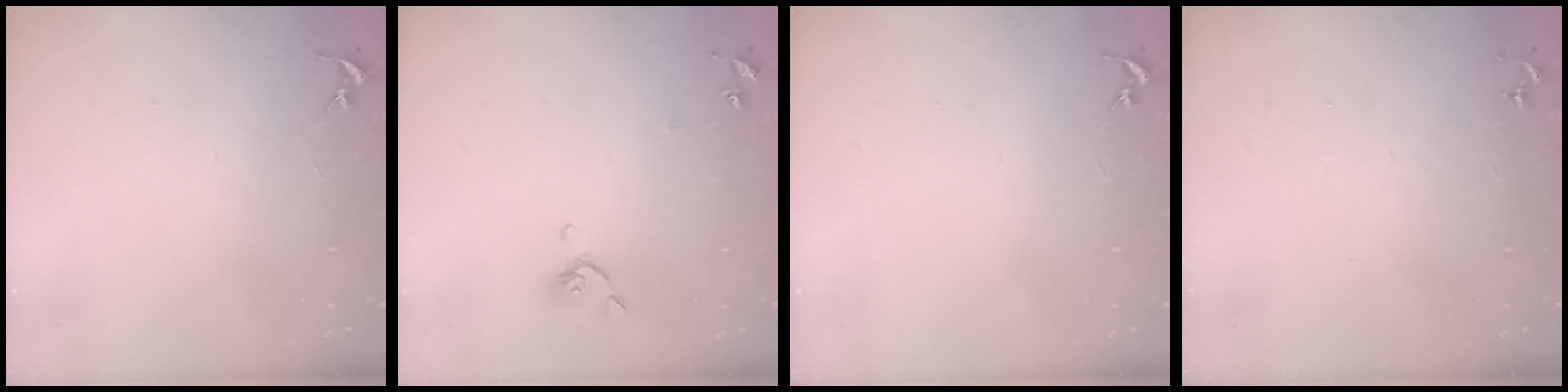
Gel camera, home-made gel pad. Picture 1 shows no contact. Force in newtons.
{"total": 5.6, "press": 5.6, "slide": 0.9}
{"total": 0.0}
{"total": 0.0}